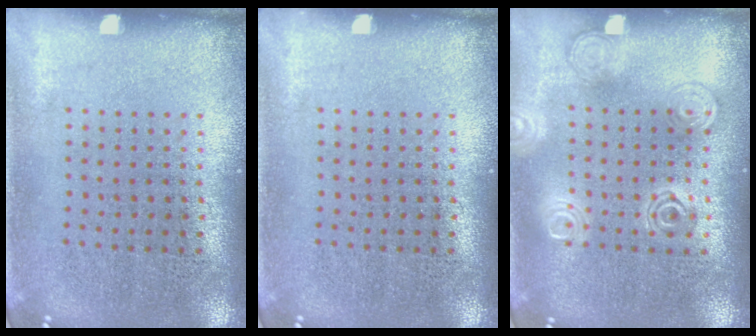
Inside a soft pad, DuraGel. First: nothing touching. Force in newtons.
{"total": 0.0}
{"total": 1.3, "press": 1.3, "slide": 0.1}